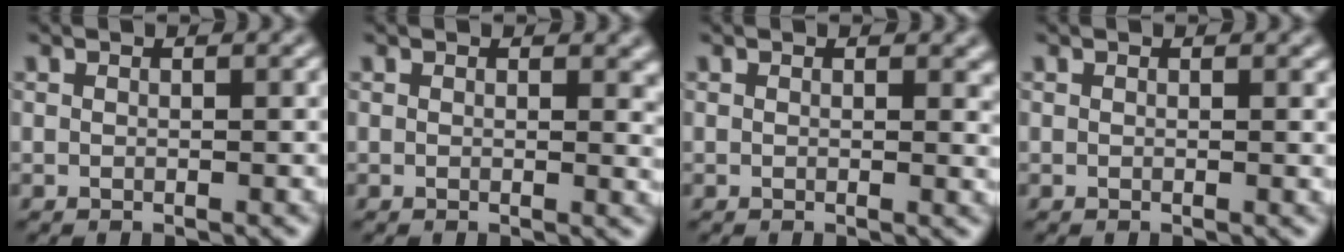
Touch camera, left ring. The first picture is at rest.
{"total": 1.5, "force": [0.4, 0.9, 1.1], "torque": [-0.010, -0.003, 0.006]}
{"total": 1.1, "force": [0.3, 0.7, 0.8], "torque": [-0.007, -0.003, 0.004]}
{"total": 0.0}